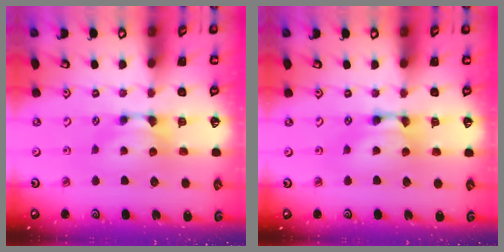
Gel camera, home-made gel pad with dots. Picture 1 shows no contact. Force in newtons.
{"total": 2.2, "press": 2.2, "slide": 0.1}